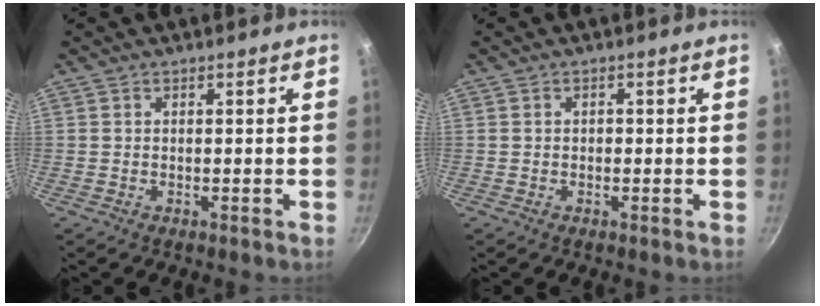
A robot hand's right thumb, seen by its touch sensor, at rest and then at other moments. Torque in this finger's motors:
{"motor_torque": [-0.46, 0.09, -0.50, 0.20, 0.01]}